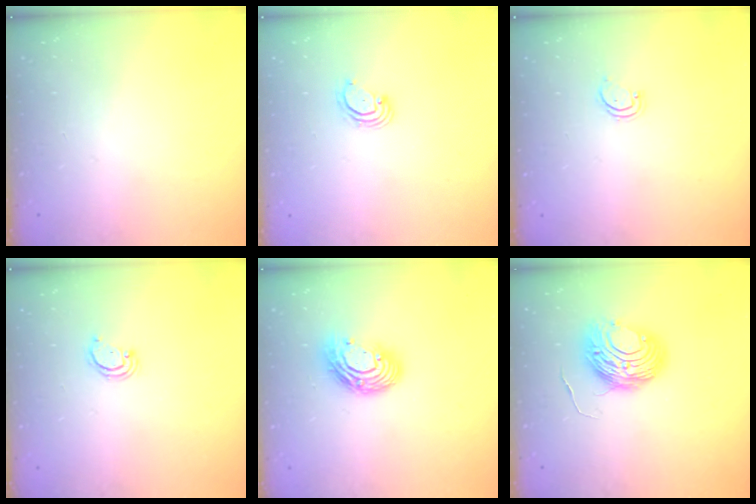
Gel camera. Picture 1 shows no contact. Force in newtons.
{"total": 3.0, "press": 3.0, "slide": 0.3}
{"total": 1.9, "press": 1.9, "slide": 0.2}
{"total": 2.2, "press": 2.2, "slide": 0.2}
{"total": 11.8, "press": 11.8, "slide": 0.8}
{"total": 9.7, "press": 9.7, "slide": 0.6}